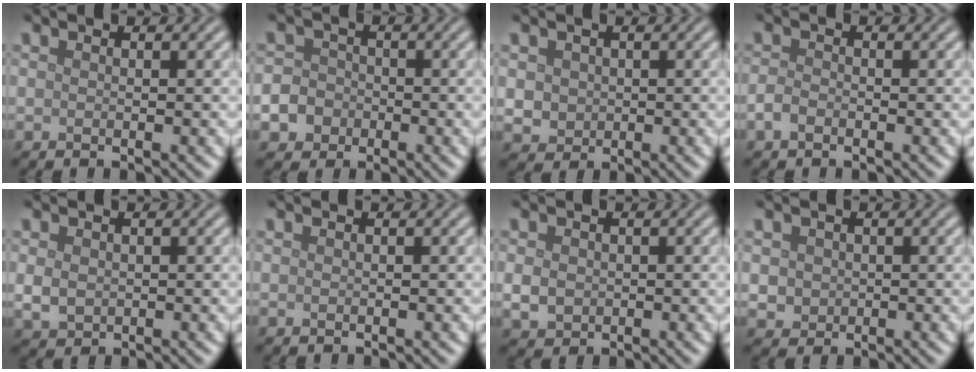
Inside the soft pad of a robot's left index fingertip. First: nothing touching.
{"total": 7.0, "force": [-3.1, 6.0, 1.6], "torque": [-0.030, -0.016, -0.079]}
{"total": 2.2, "force": [0.2, 2.0, 0.8], "torque": [-0.017, -0.006, 0.008]}
{"total": 1.2, "force": [-0.7, 0.7, 0.7], "torque": [-0.014, 0.001, -0.018]}
{"total": 1.9, "force": [0.1, 1.6, 1.1], "torque": [-0.024, -0.003, 0.005]}
{"total": 0.0}
{"total": 2.1, "force": [-0.1, 1.8, 1.0], "torque": [-0.021, -0.004, -0.004]}
{"total": 1.8, "force": [0.2, 1.7, 0.6], "torque": [-0.011, -0.006, 0.006]}